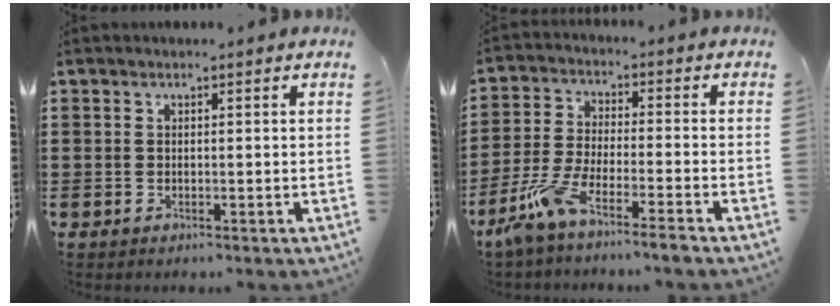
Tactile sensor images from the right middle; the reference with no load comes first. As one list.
[{"total": 7.3, "force": [-6.0, 0.5, 4.1], "torque": [-0.113, -0.020, -0.122]}]